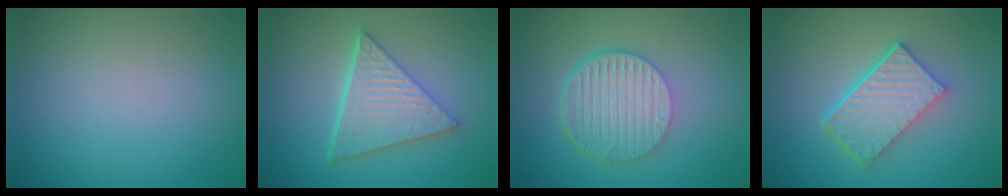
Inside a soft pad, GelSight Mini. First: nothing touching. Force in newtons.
{"total": 6.1, "press": 4.6, "slide": 4.0}
{"total": 6.7, "press": 4.4, "slide": 5.0}
{"total": 6.2, "press": 4.3, "slide": 4.4}